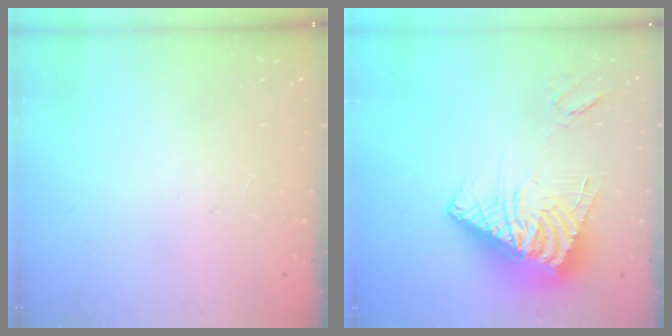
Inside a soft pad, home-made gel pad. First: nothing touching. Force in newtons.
{"total": 16.3, "press": 16.2, "slide": 1.8}